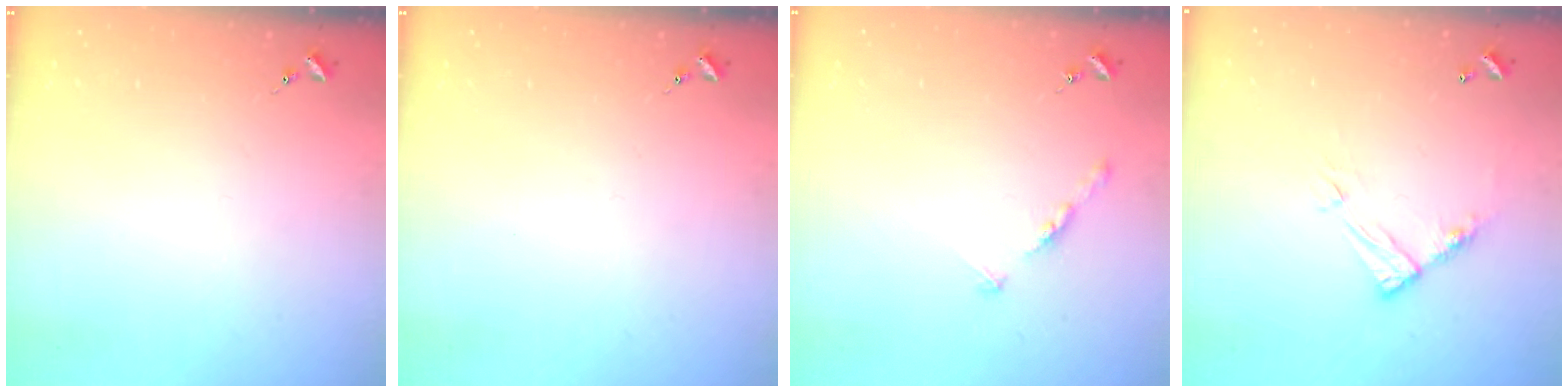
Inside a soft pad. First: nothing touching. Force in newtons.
{"total": 0.0}
{"total": 4.8, "press": 4.7, "slide": 0.5}
{"total": 9.4, "press": 9.4, "slide": 0.5}